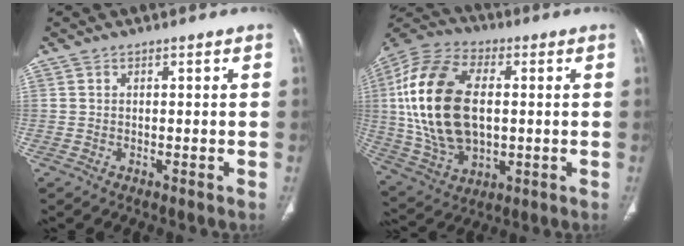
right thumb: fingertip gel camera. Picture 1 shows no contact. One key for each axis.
{"total": 23.4, "fx": 1.7, "fy": 14.0, "fz": 18.7, "tx": -0.377, "ty": 0.001, "tz": 0.038}